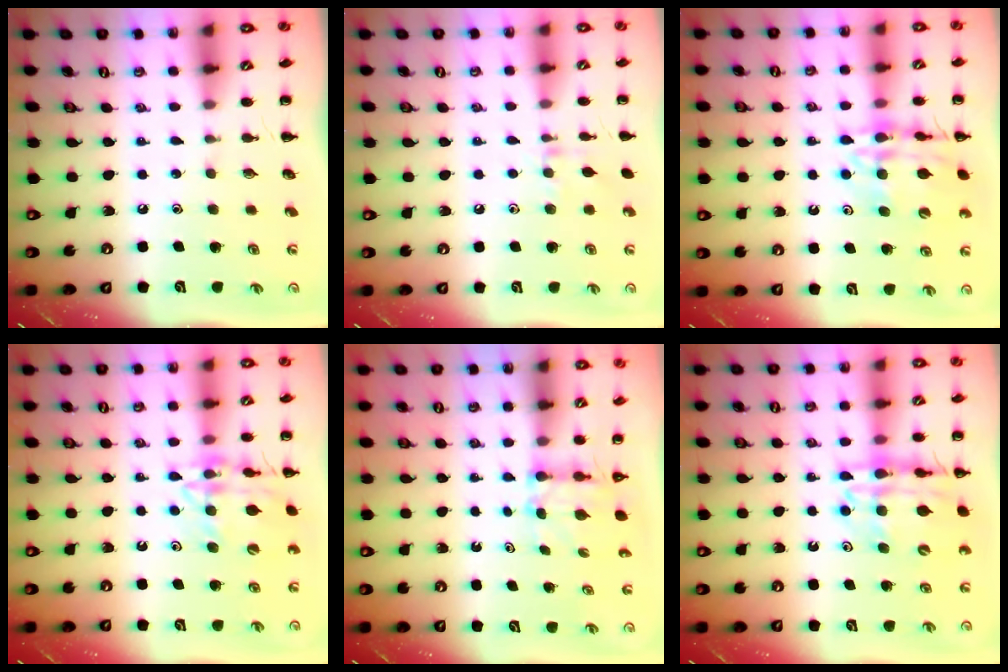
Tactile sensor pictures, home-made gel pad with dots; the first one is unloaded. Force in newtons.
{"total": 6.7, "press": 6.5, "slide": 1.5}
{"total": 15.8, "press": 15.6, "slide": 2.2}
{"total": 15.5, "press": 15.4, "slide": 1.8}
{"total": 3.0, "press": 2.9, "slide": 1.0}
{"total": 16.8, "press": 16.3, "slide": 3.9}